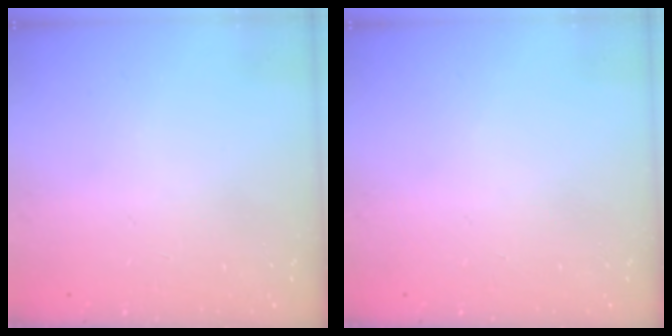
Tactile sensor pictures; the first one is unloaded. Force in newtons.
{"total": 0.0}